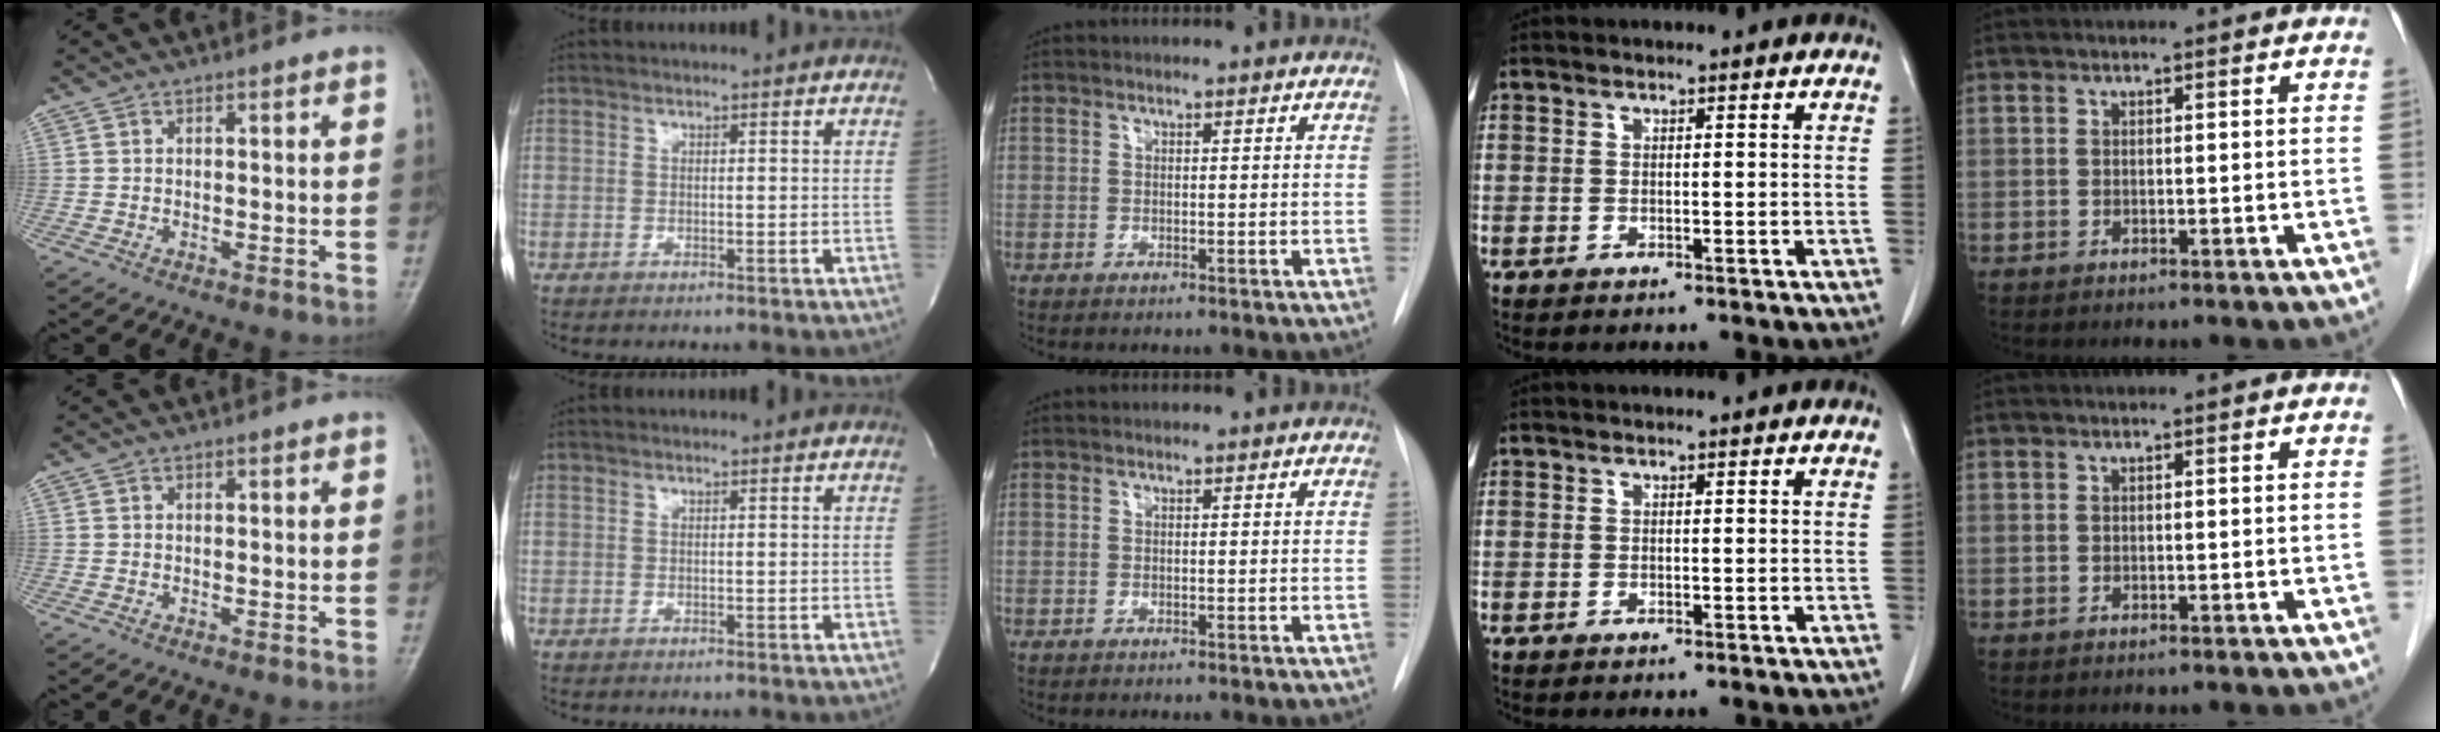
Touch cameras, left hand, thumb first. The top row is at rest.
{}